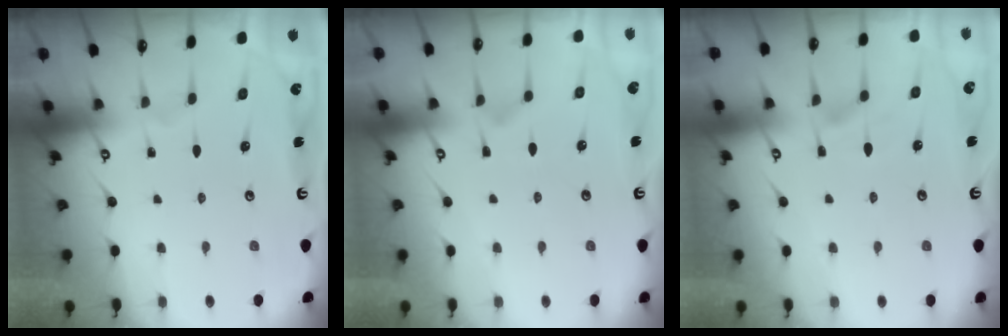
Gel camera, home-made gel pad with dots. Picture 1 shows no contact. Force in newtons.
{"total": 1.5, "press": 1.1, "slide": 1.1}
{"total": 1.4, "press": 0.7, "slide": 1.2}